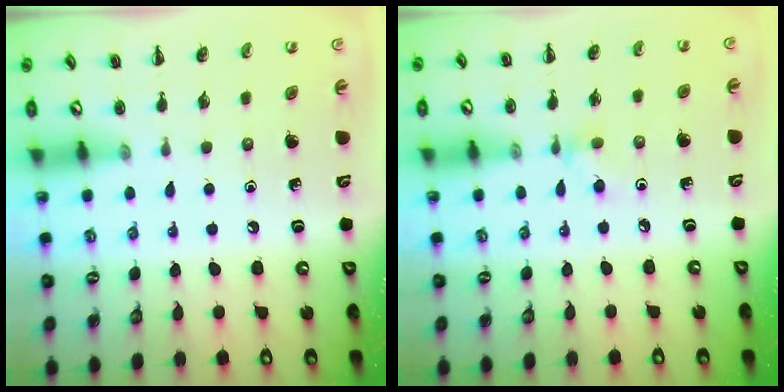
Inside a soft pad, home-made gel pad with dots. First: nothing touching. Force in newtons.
{"total": 4.0, "press": 3.8, "slide": 1.2}